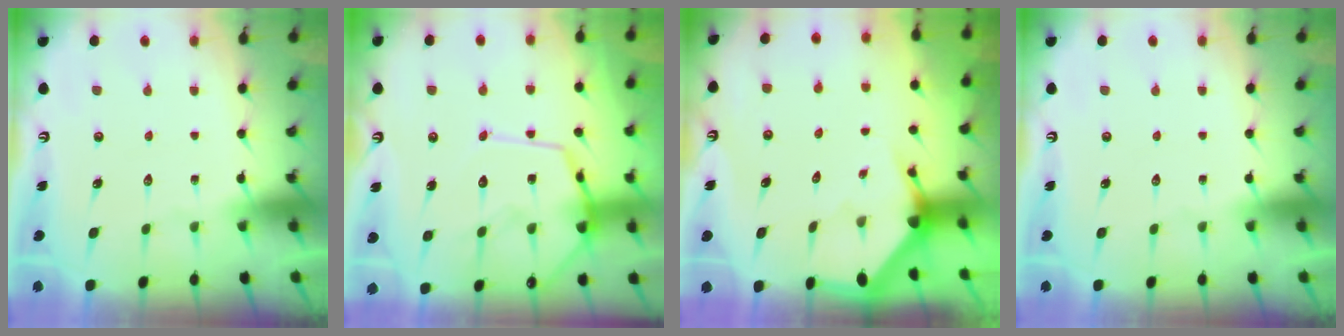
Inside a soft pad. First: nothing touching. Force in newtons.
{"total": 13.8, "press": 13.7, "slide": 1.2}
{"total": 2.8, "press": 2.8, "slide": 0.2}
{"total": 0.0}